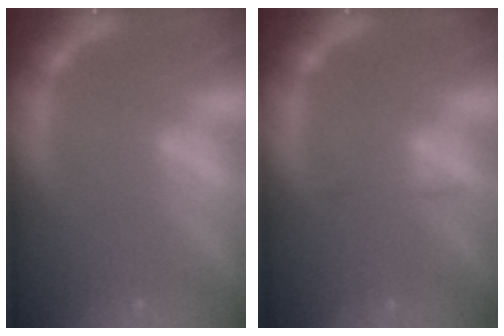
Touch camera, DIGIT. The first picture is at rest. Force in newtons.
{"total": 0.9}